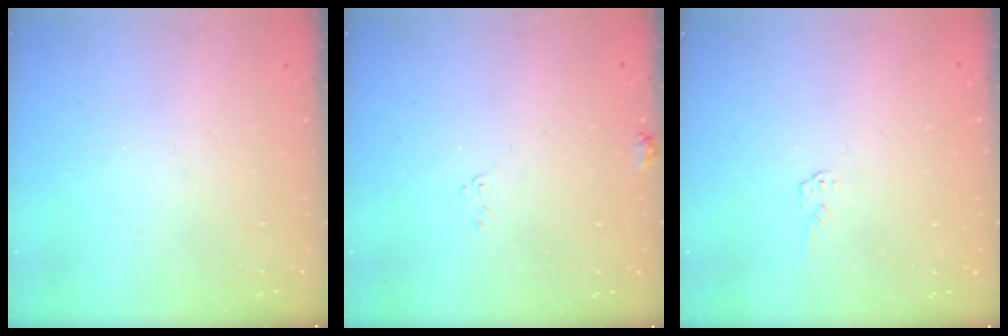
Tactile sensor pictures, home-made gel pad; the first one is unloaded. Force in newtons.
{"total": 5.5, "press": 5.5, "slide": 0.3}
{"total": 4.3, "press": 4.3, "slide": 0.1}